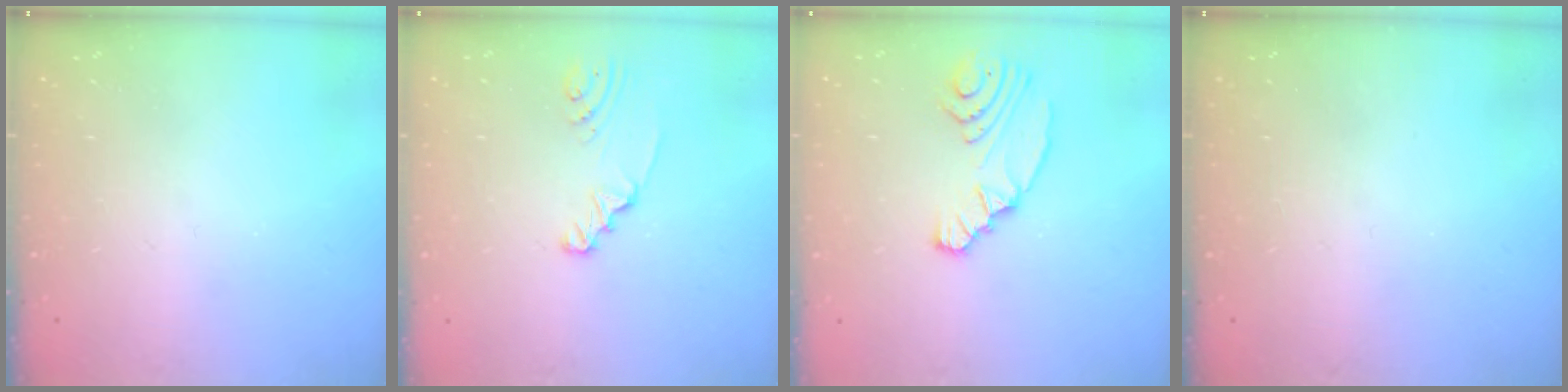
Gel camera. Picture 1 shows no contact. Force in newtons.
{"total": 2.3, "press": 2.3, "slide": 0.3}
{"total": 10.0, "press": 9.1, "slide": 4.2}
{"total": 0.0}